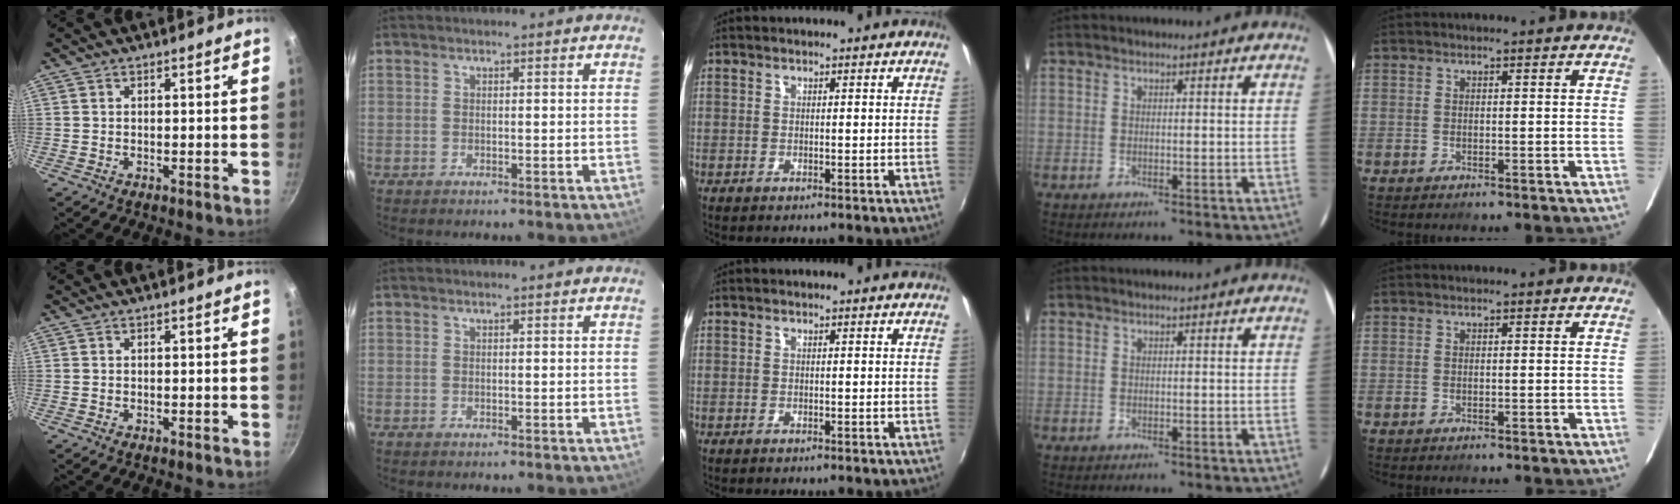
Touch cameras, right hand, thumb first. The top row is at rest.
{}